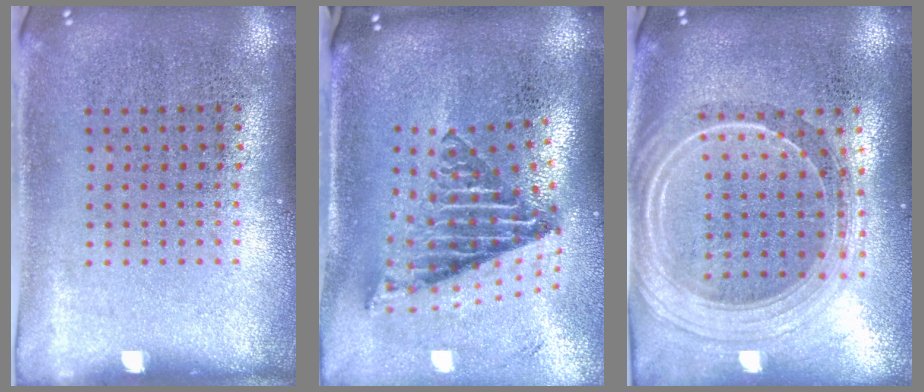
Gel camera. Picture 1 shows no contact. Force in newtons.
{"total": 2.8, "press": 1.7, "slide": 2.2}
{"total": 2.3, "press": 2.0, "slide": 1.1}